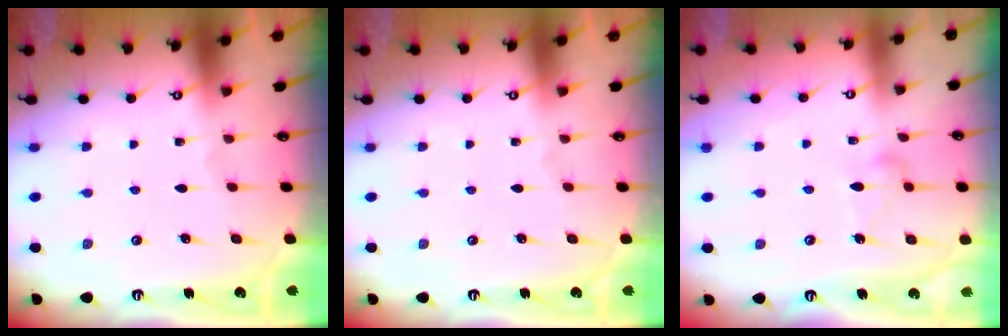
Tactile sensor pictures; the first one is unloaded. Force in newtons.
{"total": 0.0}
{"total": 8.7, "press": 8.7, "slide": 0.2}